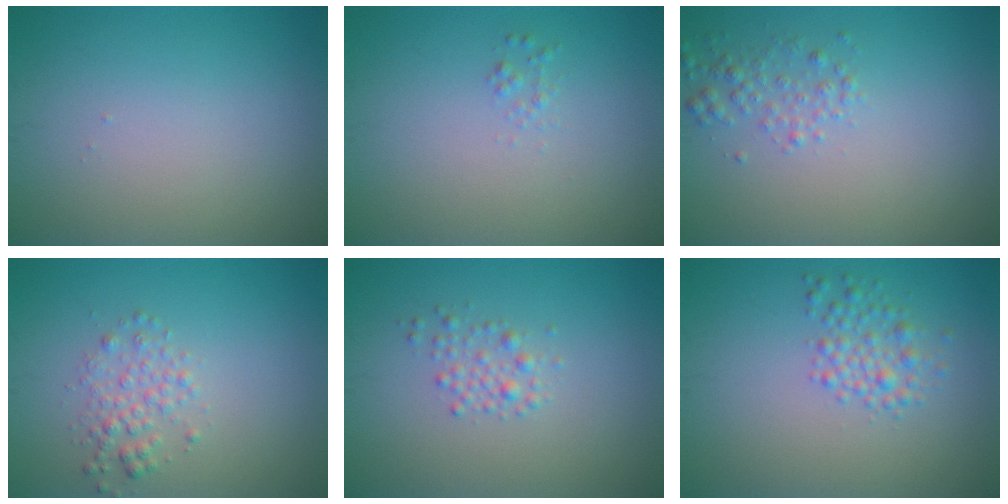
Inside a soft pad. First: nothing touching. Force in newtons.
{"total": 0.7, "press": 0.7, "slide": 0.0}
{"total": 1.8, "press": 1.8, "slide": 0.1}
{"total": 2.1, "press": 2.1, "slide": 0.1}
{"total": 1.6, "press": 1.6, "slide": 0.1}
{"total": 2.3, "press": 2.3, "slide": 0.0}